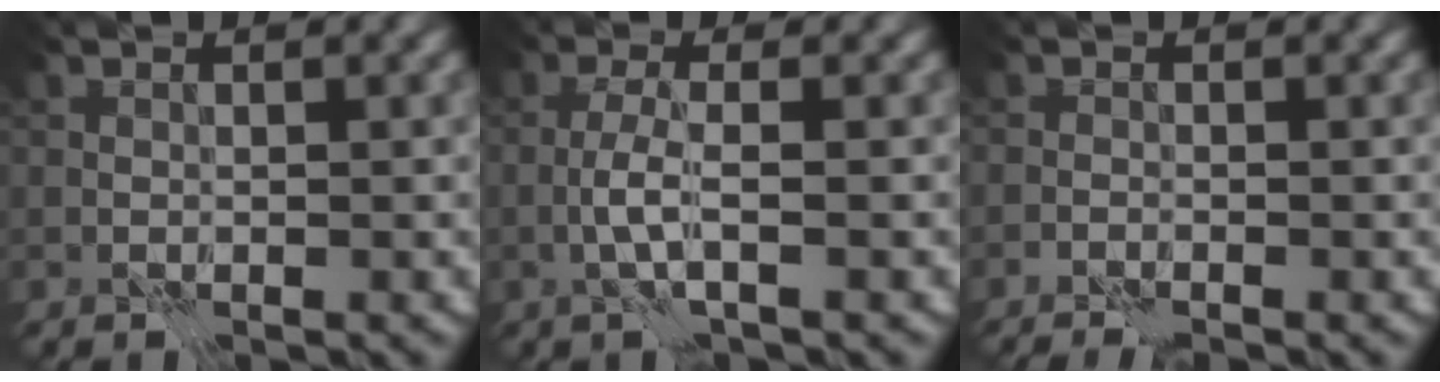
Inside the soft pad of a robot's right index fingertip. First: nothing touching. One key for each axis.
{"total": 2.2, "fx": -0.7, "fy": -0.1, "fz": 2.1, "tx": -0.045, "ty": 0.009, "tz": -0.023}
{"total": 0.9, "fx": -0.5, "fy": -0.7, "fz": 0.1, "tx": -0.003, "ty": 0.003, "tz": -0.011}